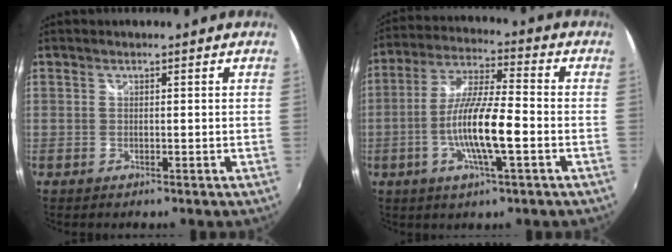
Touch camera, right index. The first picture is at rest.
{"total": 12.4, "force": [-3.5, 1.9, 11.8], "torque": [-0.233, -0.004, -0.068]}